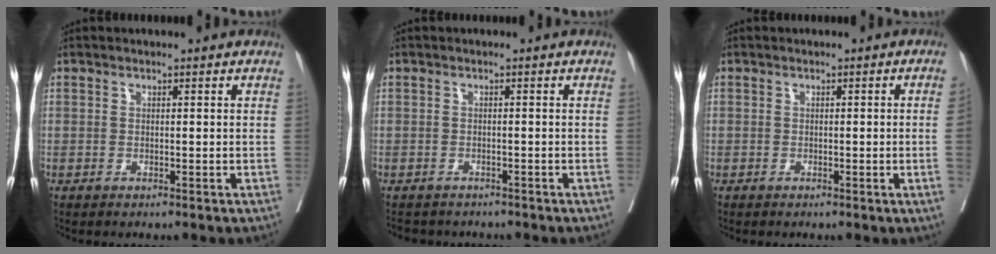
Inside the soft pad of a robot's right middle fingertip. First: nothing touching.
{"total": 5.0, "force": [-4.5, 1.8, 0.7], "torque": [-0.005, -0.003, -0.059]}
{"total": 1.8, "force": [-0.2, -0.6, 1.6], "torque": [-0.019, -0.003, -0.001]}